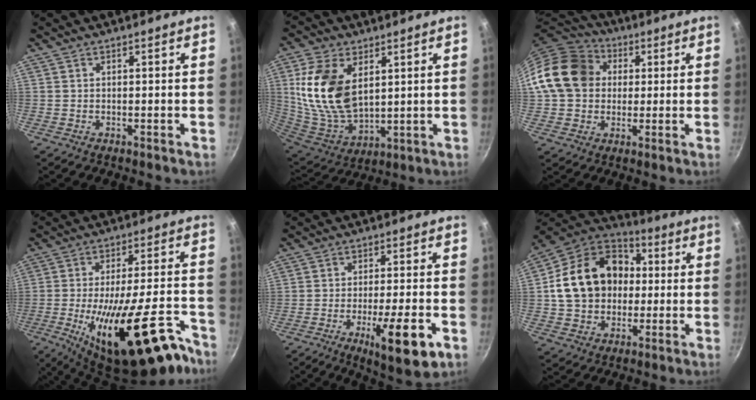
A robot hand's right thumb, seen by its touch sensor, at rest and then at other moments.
{"total": 17.6, "force": [4.8, 10.6, 13.2], "torque": [-0.250, -0.032, 0.107]}
{"total": 16.3, "force": [2.8, 13.5, 8.6], "torque": [-0.132, 0.030, 0.038]}
{"total": 25.9, "force": [-14.5, 9.4, 19.2], "torque": [-0.243, 0.067, -0.217]}
{"total": 12.5, "force": [-4.8, 3.1, 11.1], "torque": [-0.155, 0.014, -0.067]}
{"total": 20.5, "force": [1.5, 16.3, 12.3], "torque": [-0.188, 0.039, 0.024]}